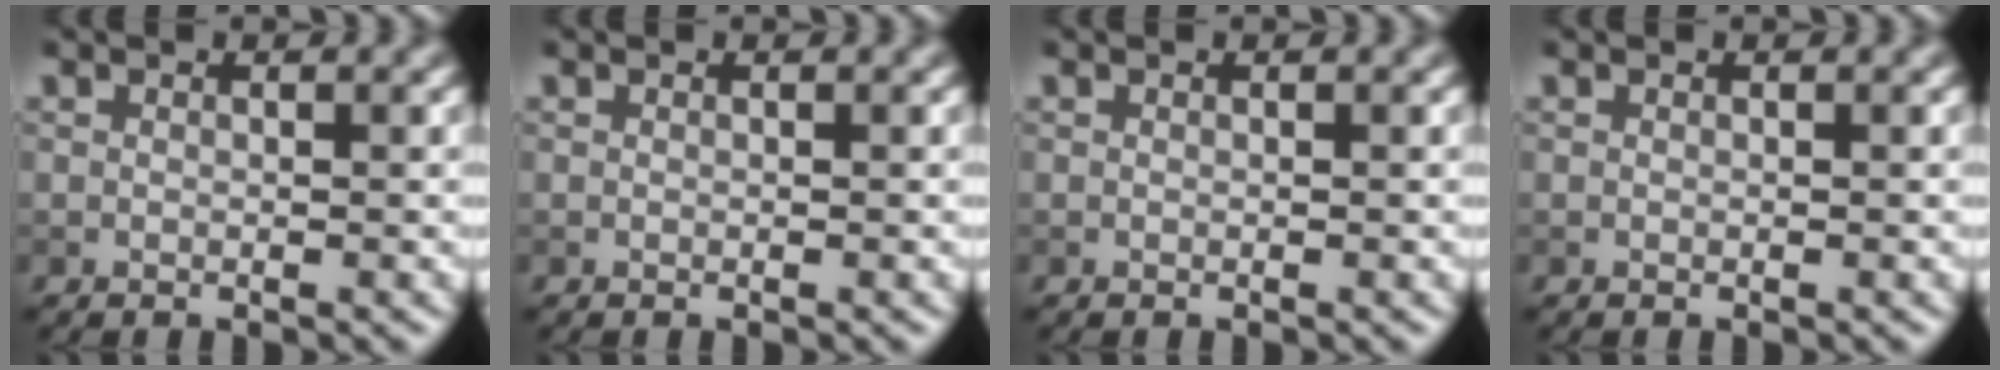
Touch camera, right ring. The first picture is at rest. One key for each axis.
{"total": 0.0}
{"total": 0.0}
{"total": 0.0}